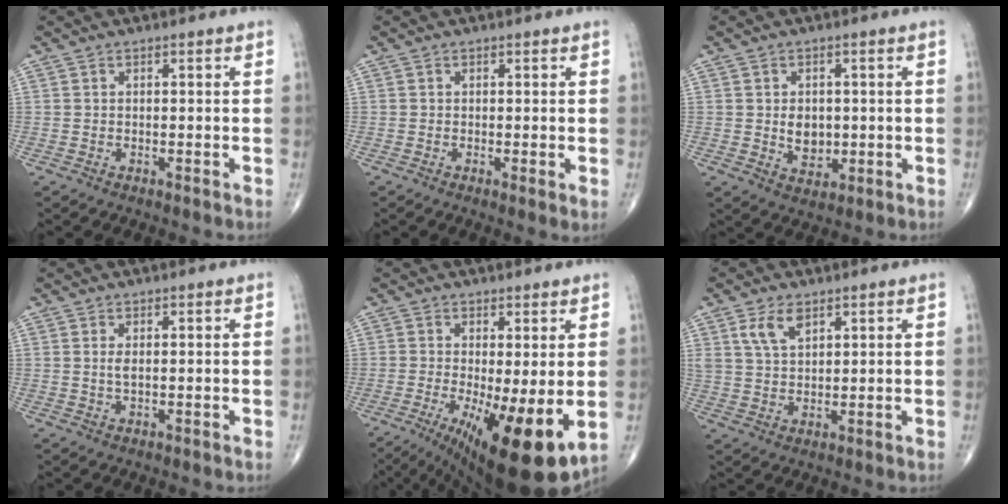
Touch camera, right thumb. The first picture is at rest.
{"total": 1.4, "force": [-0.1, 0.2, 1.3], "torque": [-0.027, -0.007, -0.005]}
{"total": 5.1, "force": [0.1, 3.9, 3.3], "torque": [-0.028, -0.004, 0.011]}
{"total": 1.5, "force": [0.3, 0.5, 1.4], "torque": [-0.033, -0.001, 0.010]}
{"total": 14.9, "force": [-3.4, 4.2, 13.9], "torque": [-0.203, -0.023, -0.036]}
{"total": 5.6, "force": [3.0, 3.0, 3.6], "torque": [-0.061, -0.012, 0.062]}